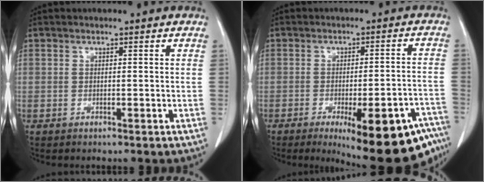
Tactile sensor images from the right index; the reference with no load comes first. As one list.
[{"total": 19.3, "force": [-12.6, 4.4, 13.9], "torque": [-0.092, 0.010, -0.153]}]